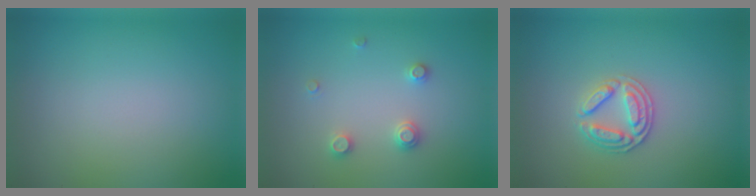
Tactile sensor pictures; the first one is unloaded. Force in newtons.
{"total": 1.8, "press": 1.7, "slide": 0.3}
{"total": 2.6, "press": 2.5, "slide": 0.6}